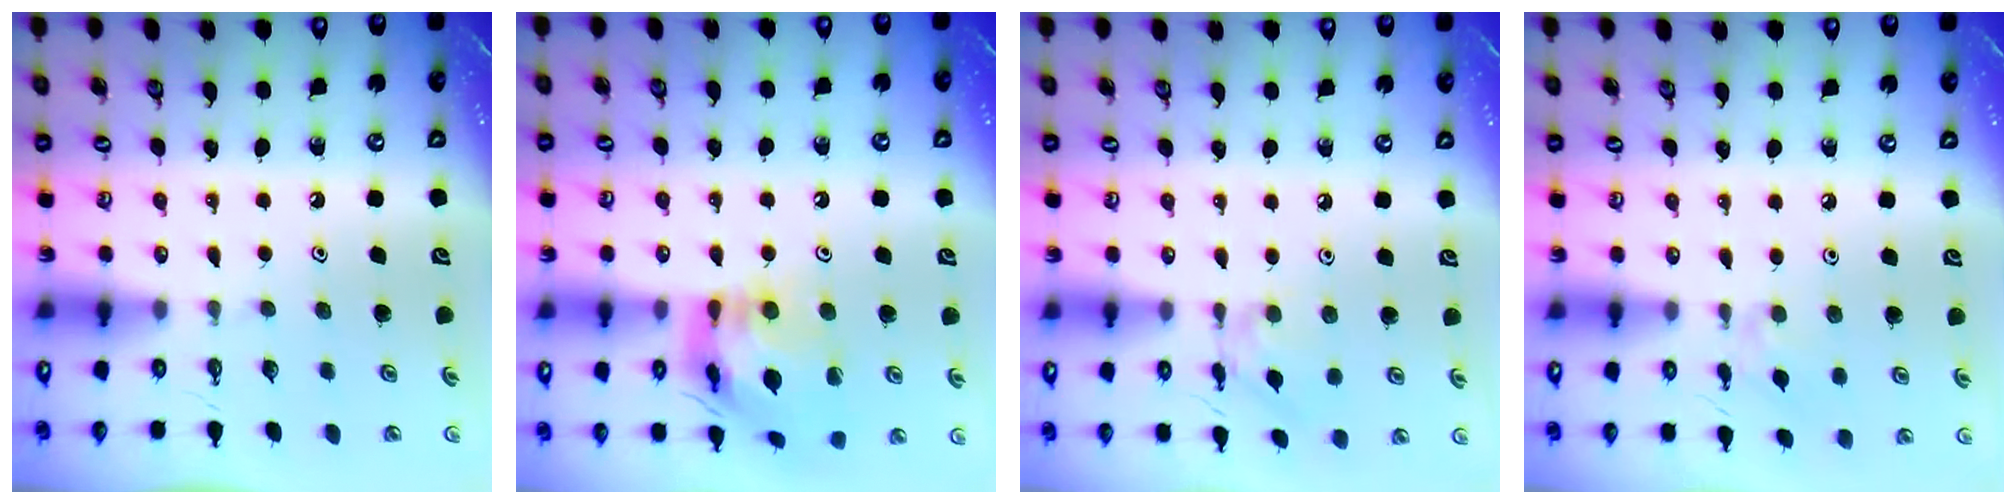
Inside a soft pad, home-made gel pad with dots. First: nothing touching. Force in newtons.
{"total": 15.8, "press": 15.7, "slide": 1.7}
{"total": 2.7, "press": 2.7, "slide": 0.2}
{"total": 2.1, "press": 2.1, "slide": 0.5}